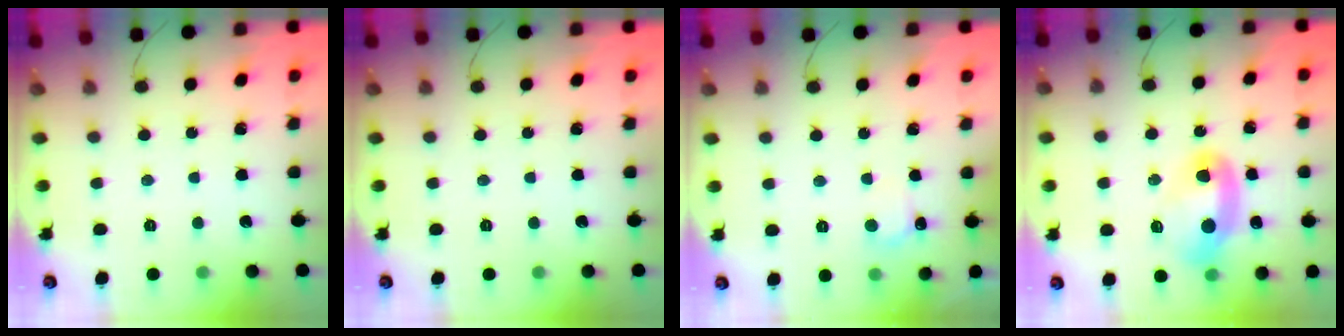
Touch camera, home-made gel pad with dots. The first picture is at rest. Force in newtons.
{"total": 0.0}
{"total": 5.7, "press": 5.5, "slide": 1.7}
{"total": 10.6, "press": 10.6, "slide": 1.1}